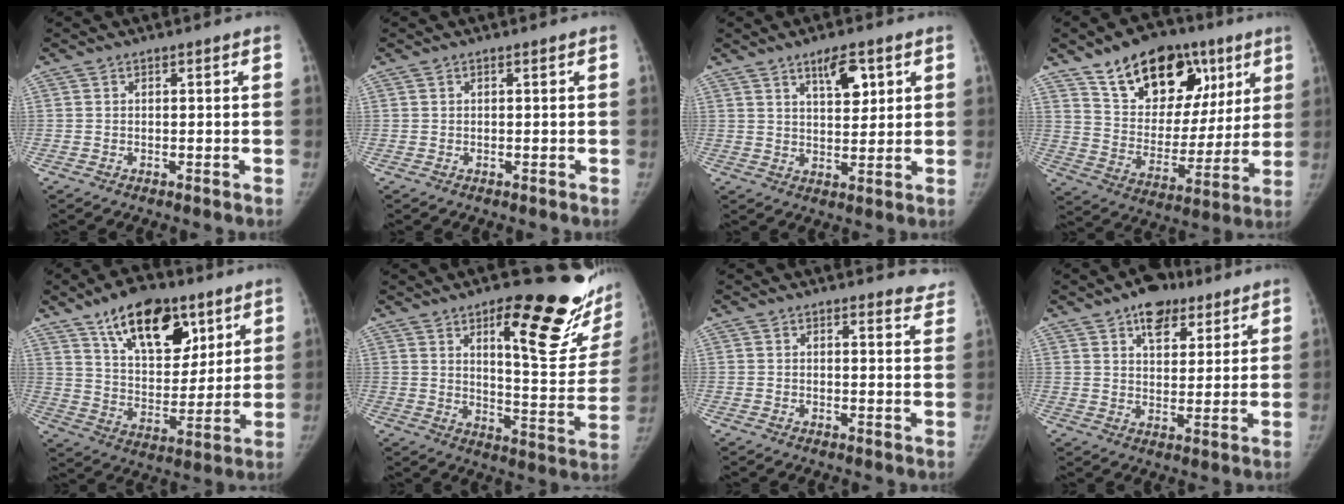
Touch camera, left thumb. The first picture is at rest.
{"total": 0.0}
{"total": 6.5, "force": [3.5, 2.6, 4.9], "torque": [-0.064, -0.023, 0.057]}
{"total": 22.7, "force": [12.7, 13.7, 12.8], "torque": [-0.149, -0.027, 0.208]}
{"total": 18.4, "force": [10.8, 9.6, 11.5], "torque": [-0.132, -0.052, 0.182]}
{"total": 23.7, "force": [13.5, 6.8, 18.2], "torque": [-0.194, -0.078, 0.190]}
{"total": 5.2, "force": [5.0, 1.3, 0.6], "torque": [0.019, -0.032, 0.032]}
{"total": 9.8, "force": [6.1, 5.5, 5.2], "torque": [-0.045, -0.025, 0.092]}